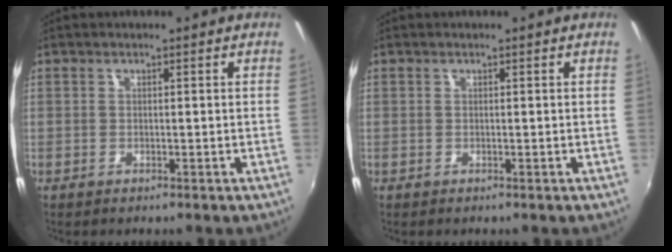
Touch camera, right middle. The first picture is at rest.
{"total": 0.0}